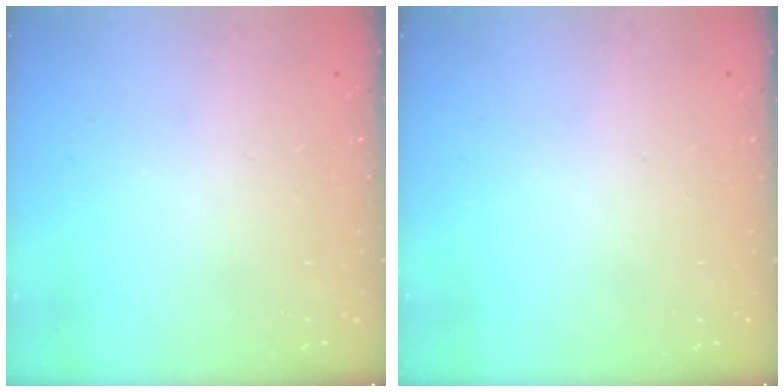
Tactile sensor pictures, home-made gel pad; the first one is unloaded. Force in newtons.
{"total": 0.0}